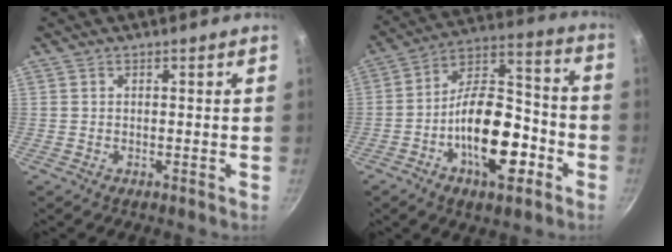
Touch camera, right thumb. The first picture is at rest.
{"total": 18.6, "force": [-7.0, 9.2, 14.6], "torque": [-0.205, 0.058, -0.121]}